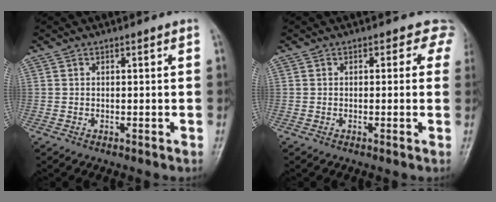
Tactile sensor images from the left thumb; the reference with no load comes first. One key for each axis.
{"total": 3.0, "fx": 1.5, "fy": 2.3, "fz": 1.1, "tx": 0.024, "ty": -0.002, "tz": -0.004}